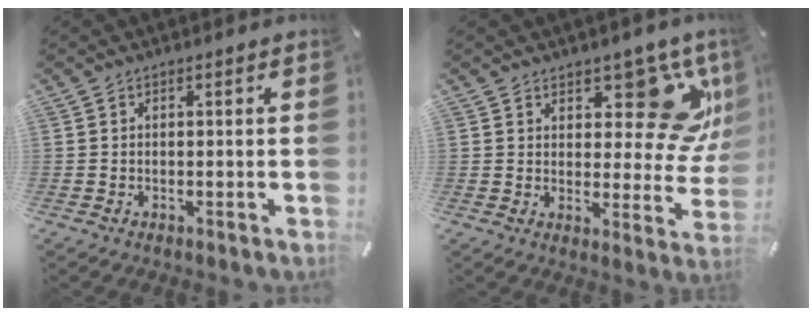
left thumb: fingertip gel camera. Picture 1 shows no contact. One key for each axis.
{"total": 14.4, "fx": 8.7, "fy": 6.8, "fz": 9.3, "tx": -0.100, "ty": -0.078, "tz": 0.149}